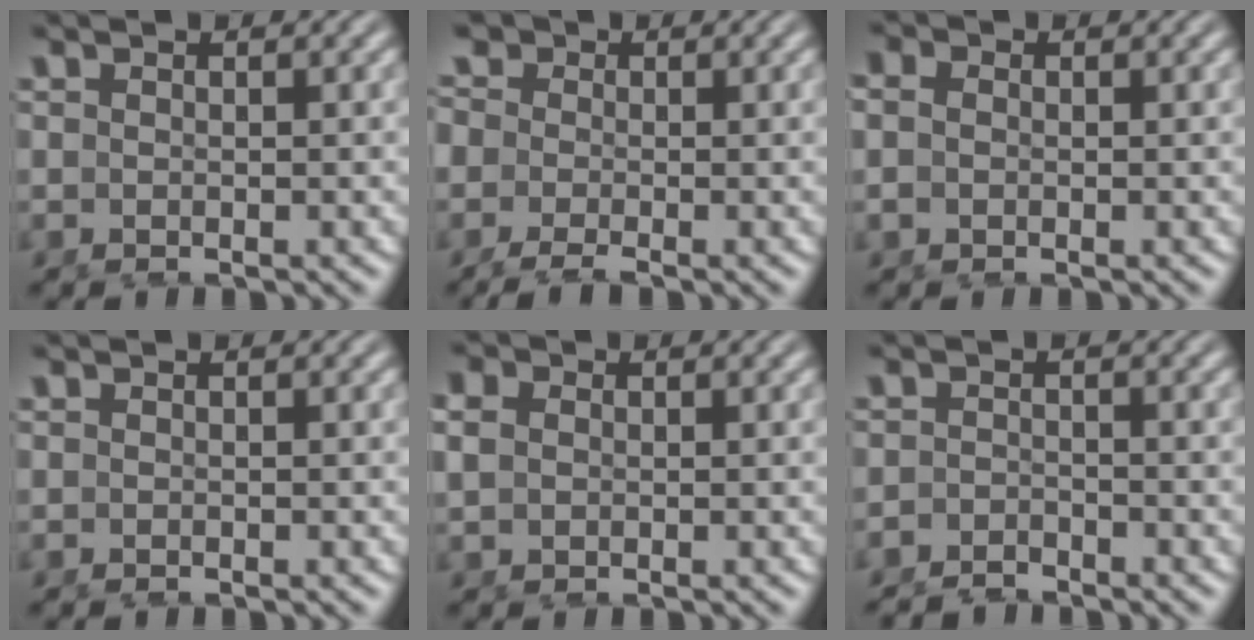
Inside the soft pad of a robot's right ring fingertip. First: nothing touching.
{"total": 3.5, "force": [-0.2, 3.1, 1.5], "torque": [-0.028, 0.001, -0.019]}
{"total": 1.7, "force": [0.1, 1.4, 0.8], "torque": [-0.030, -0.007, 0.002]}
{"total": 0.0}
{"total": 1.7, "force": [0.5, 1.4, 0.9], "torque": [-0.028, -0.003, 0.010]}
{"total": 2.4, "force": [-2.3, 0.0, -0.6], "torque": [0.010, -0.013, -0.037]}